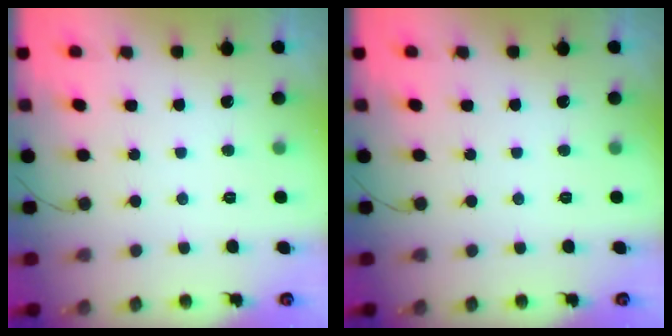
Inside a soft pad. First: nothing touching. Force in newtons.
{"total": 0.0}